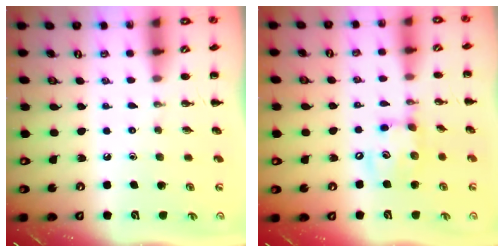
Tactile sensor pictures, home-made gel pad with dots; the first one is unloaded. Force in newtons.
{"total": 11.6, "press": 11.4, "slide": 2.1}